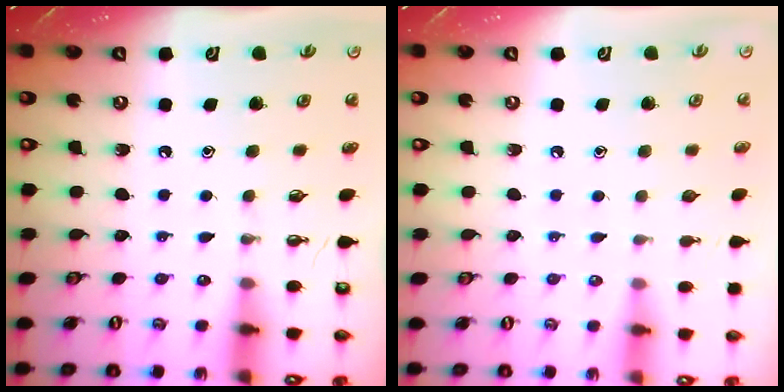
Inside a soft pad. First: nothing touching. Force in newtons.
{"total": 0.5, "press": 0.5, "slide": 0.1}